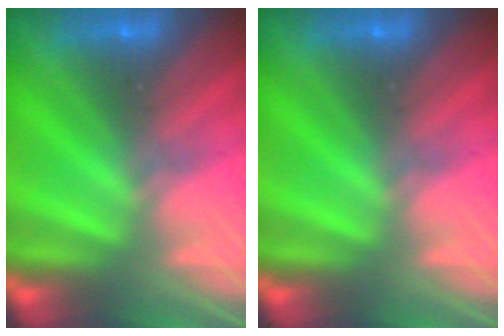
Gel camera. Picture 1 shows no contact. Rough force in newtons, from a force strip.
{"total": 0.0}